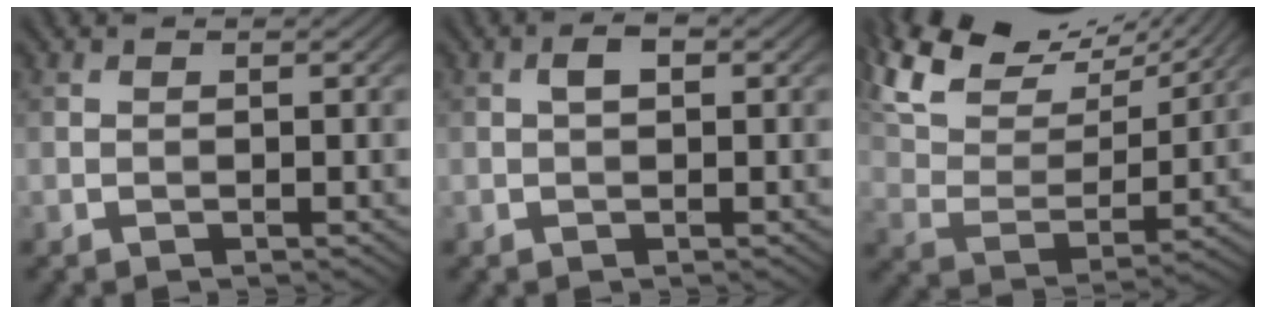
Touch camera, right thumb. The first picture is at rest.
{"total": 1.9, "force": [0.4, 1.0, 1.6], "torque": [-0.026, 0.005, 0.003]}
{"total": 15.9, "force": [12.1, 6.0, 8.5], "torque": [-0.208, 0.030, 0.183]}